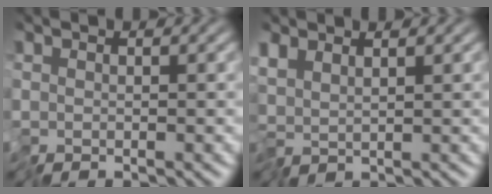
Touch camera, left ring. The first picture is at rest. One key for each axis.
{"total": 1.6, "fx": 1.4, "fy": 0.3, "fz": 0.8, "tx": -0.022, "ty": 0.004, "tz": 0.031}